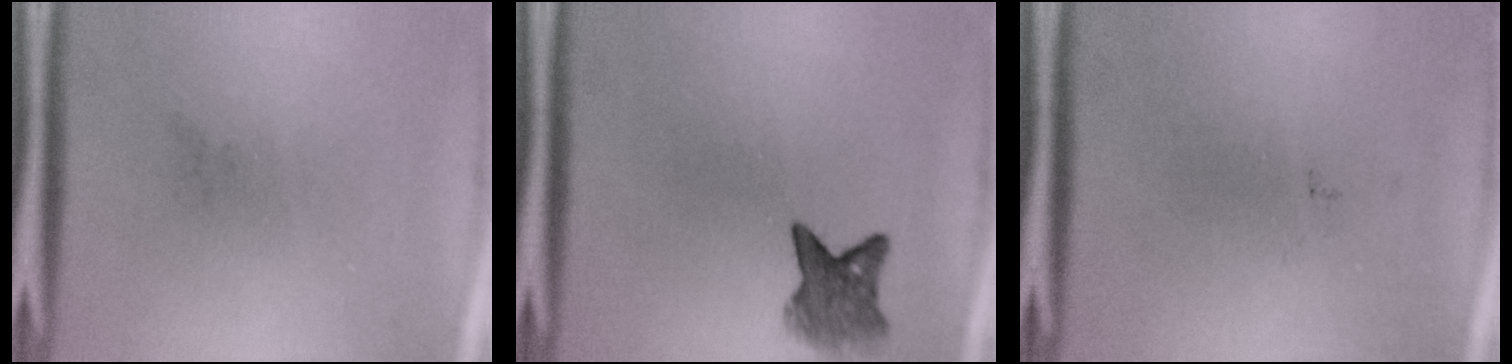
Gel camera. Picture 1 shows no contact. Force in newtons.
{"total": 4.2}
{"total": 0.0}